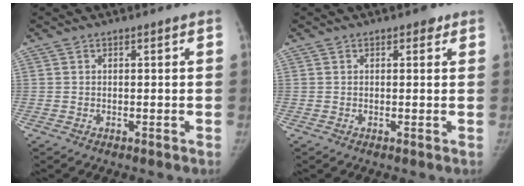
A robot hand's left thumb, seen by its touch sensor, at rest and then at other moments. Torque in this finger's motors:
{"motor_torque": [0.48, 0.24, 0.44, -0.28, 0.05]}